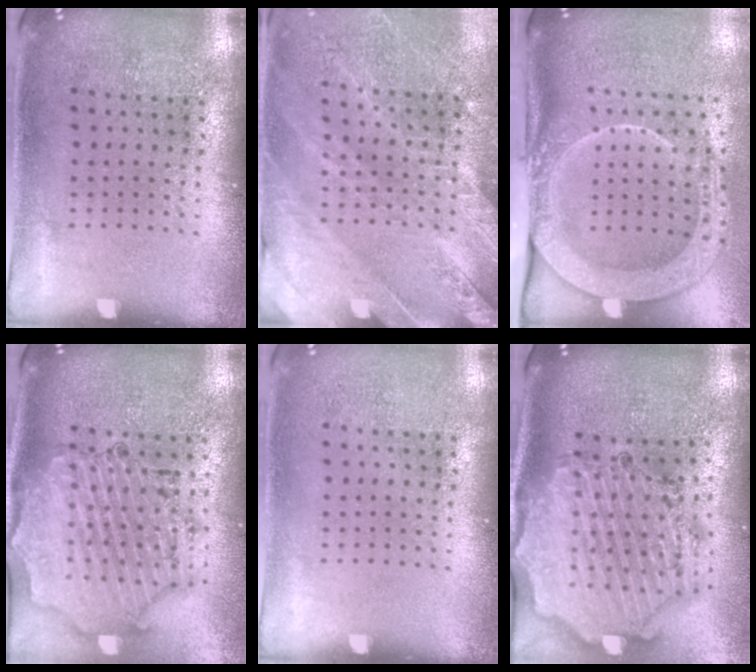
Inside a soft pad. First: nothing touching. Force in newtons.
{"total": 2.5, "press": 2.5, "slide": 0.4}
{"total": 2.8, "press": 2.1, "slide": 1.9}
{"total": 1.9, "press": 1.8, "slide": 0.4}
{"total": 0.0}
{"total": 2.9, "press": 2.6, "slide": 1.2}